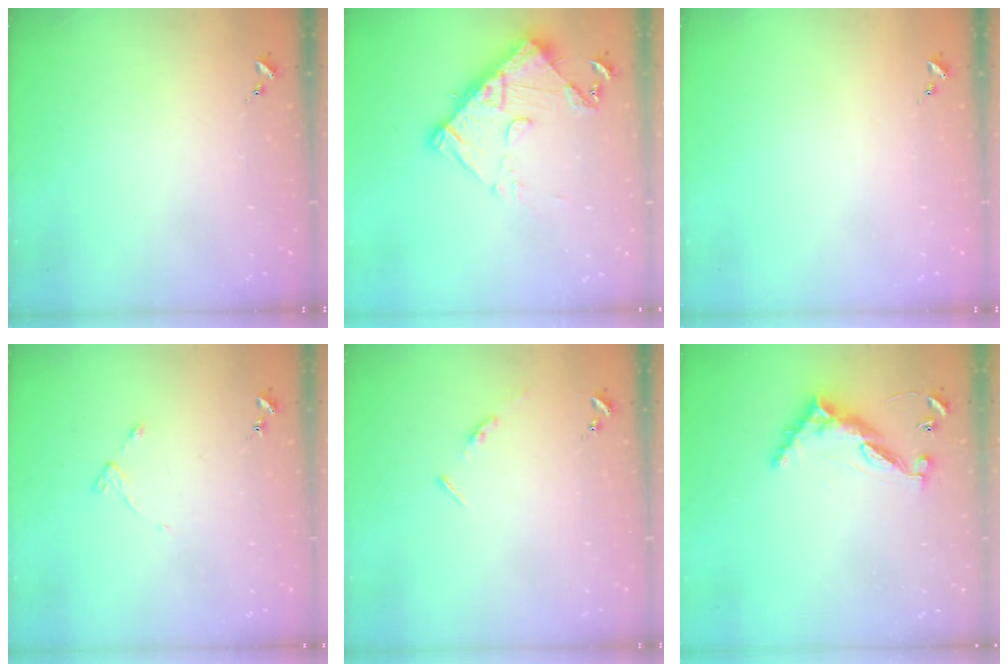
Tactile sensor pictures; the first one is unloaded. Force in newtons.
{"total": 13.0, "press": 13.0, "slide": 1.3}
{"total": 0.0}
{"total": 4.7, "press": 4.6, "slide": 0.6}
{"total": 3.4, "press": 3.4, "slide": 0.3}
{"total": 9.8, "press": 9.7, "slide": 1.0}